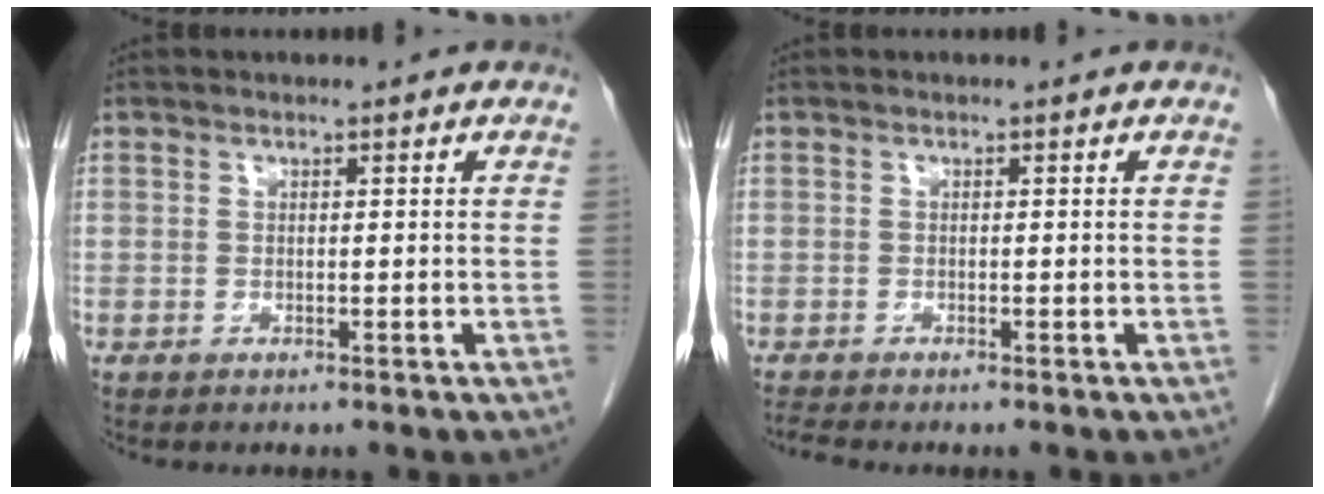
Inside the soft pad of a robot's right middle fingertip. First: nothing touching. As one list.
[{"total": 0.9, "force": [-0.8, -0.4, 0.0], "torque": [-0.011, -0.007, -0.018]}]